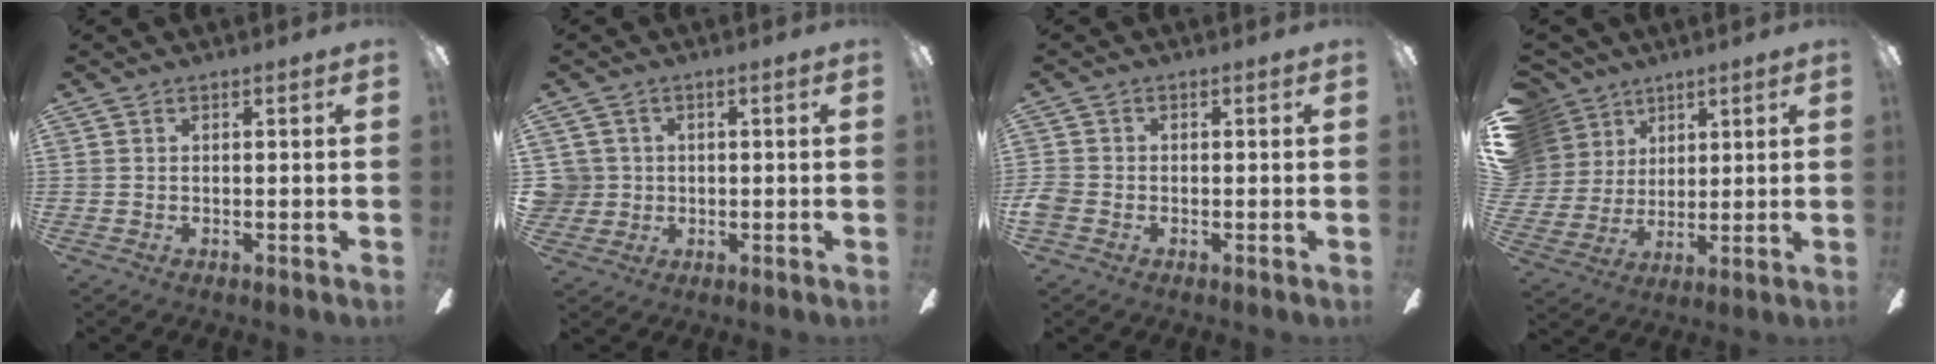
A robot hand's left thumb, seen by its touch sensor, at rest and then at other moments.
{"total": 4.9, "force": [0.7, 4.8, 0.7], "torque": [-0.028, 0.006, 0.016]}
{"total": 2.6, "force": [-1.0, 2.0, 1.3], "torque": [-0.028, 0.004, -0.018]}
{"total": 11.9, "force": [6.5, 9.7, 2.3], "torque": [-0.081, -0.035, 0.131]}